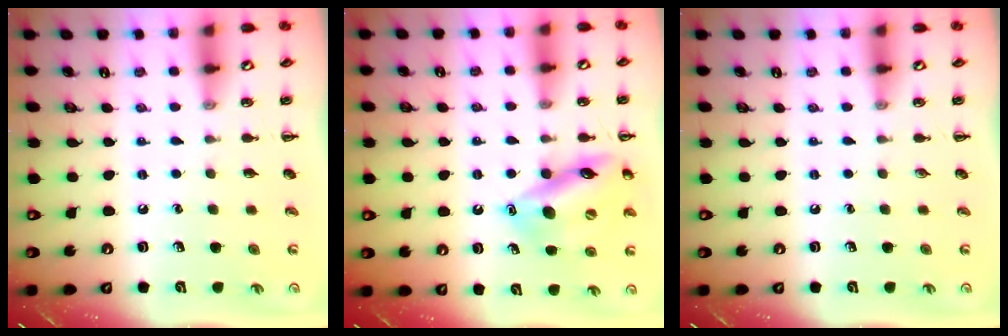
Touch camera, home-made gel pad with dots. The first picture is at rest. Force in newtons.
{"total": 15.5, "press": 15.3, "slide": 2.9}
{"total": 0.0}